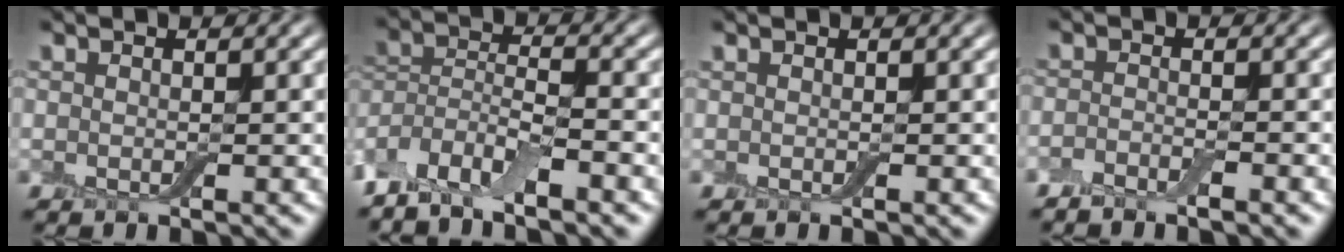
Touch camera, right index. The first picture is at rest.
{"total": 5.3, "force": [-4.1, 1.5, 2.9], "torque": [-0.059, 0.001, -0.086]}
{"total": 0.0}
{"total": 1.7, "force": [-1.5, 0.2, 0.7], "torque": [-0.015, -0.003, -0.033]}